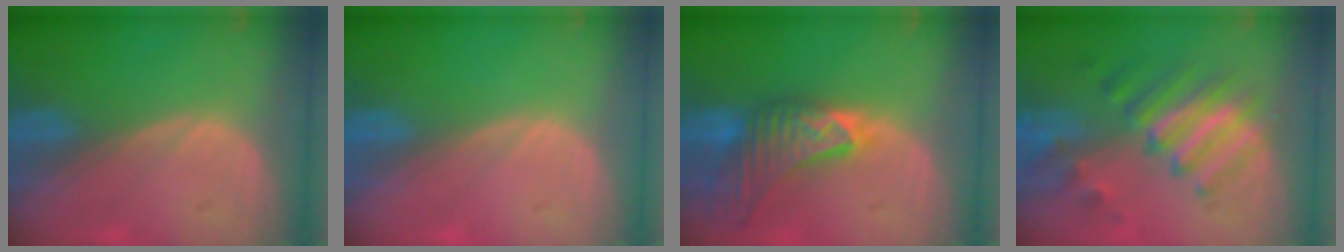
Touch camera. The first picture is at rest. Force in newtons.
{"total": 0.0}
{"total": 9.1, "press": 8.2, "slide": 4.0}
{"total": 9.5, "press": 8.4, "slide": 4.5}